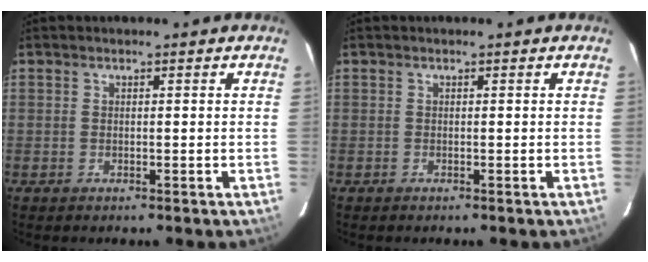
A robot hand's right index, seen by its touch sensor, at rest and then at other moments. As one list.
[{"total": 0.0}]